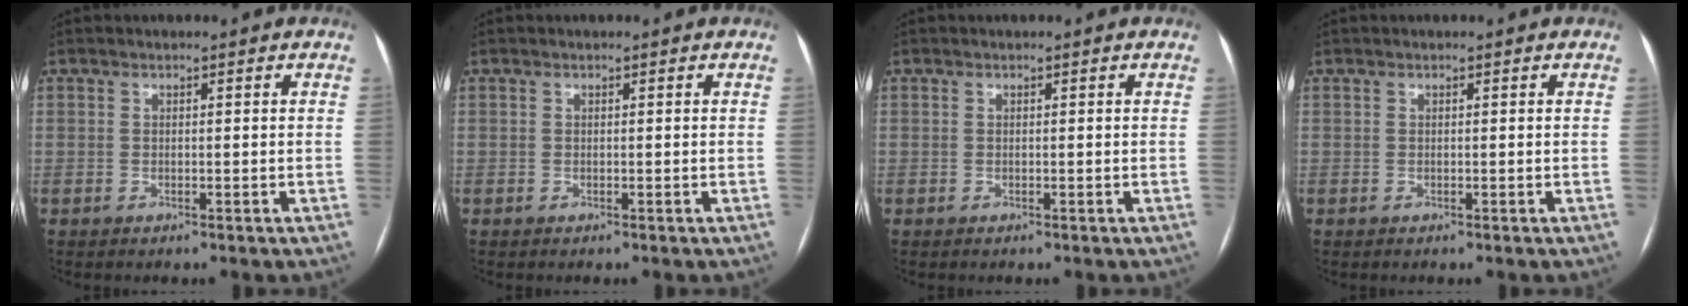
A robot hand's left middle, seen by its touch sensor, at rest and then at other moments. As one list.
[{"total": 0.0}, {"total": 0.0}, {"total": 0.0}]